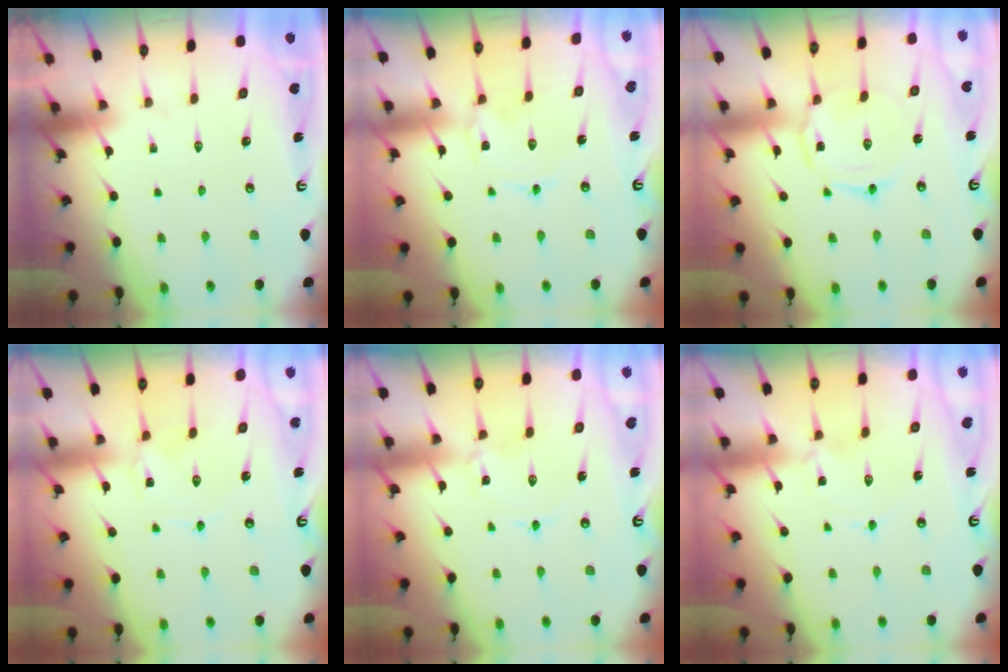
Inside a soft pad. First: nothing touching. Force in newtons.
{"total": 1.5, "press": 1.5, "slide": 0.2}
{"total": 3.7, "press": 3.7, "slide": 0.4}
{"total": 3.0, "press": 2.9, "slide": 0.4}
{"total": 1.4, "press": 1.3, "slide": 0.2}
{"total": 0.6, "press": 0.5, "slide": 0.2}